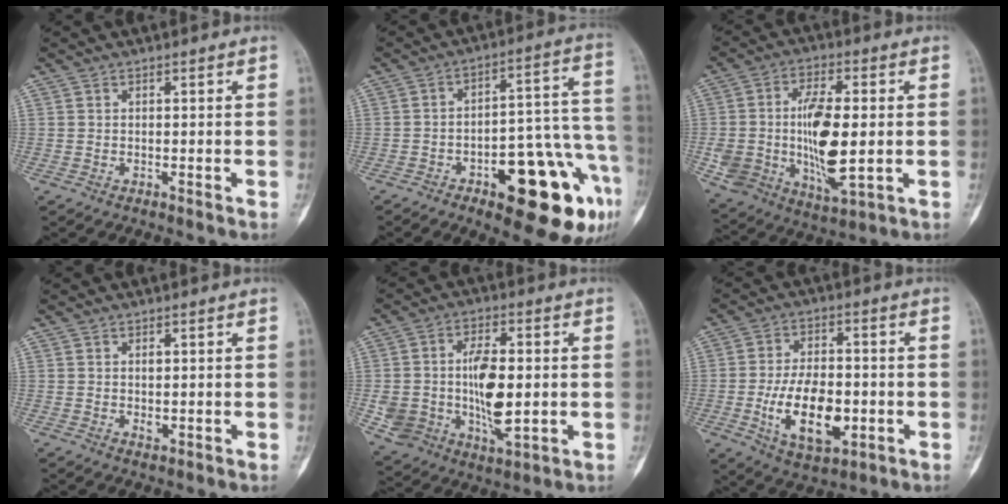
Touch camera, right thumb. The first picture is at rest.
{"total": 22.0, "force": [-9.9, 8.2, 17.8], "torque": [-0.170, 0.073, -0.125]}
{"total": 18.4, "force": [-0.4, 8.8, 16.2], "torque": [-0.303, -0.003, 0.005]}
{"total": 1.9, "force": [0.2, 1.2, 1.5], "torque": [-0.018, -0.005, 0.005]}
{"total": 16.4, "force": [-0.4, 9.1, 13.6], "torque": [-0.235, 0.005, 0.007]}
{"total": 14.5, "force": [-3.3, 7.8, 11.8], "torque": [-0.187, 0.007, -0.045]}